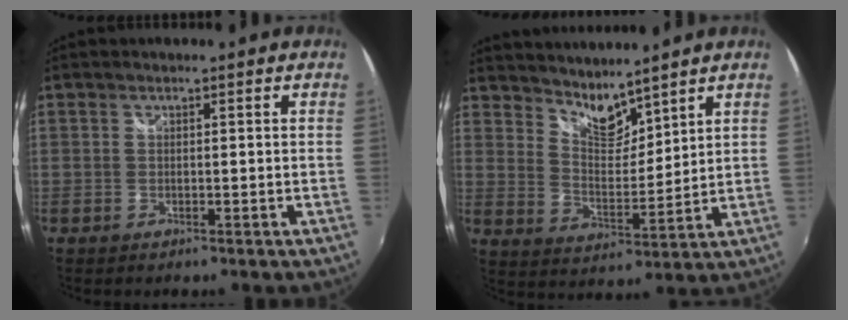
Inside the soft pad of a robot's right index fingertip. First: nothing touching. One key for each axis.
{"total": 7.6, "fx": 6.7, "fy": 2.0, "fz": 2.8, "tx": -0.040, "ty": -0.008, "tz": 0.123}